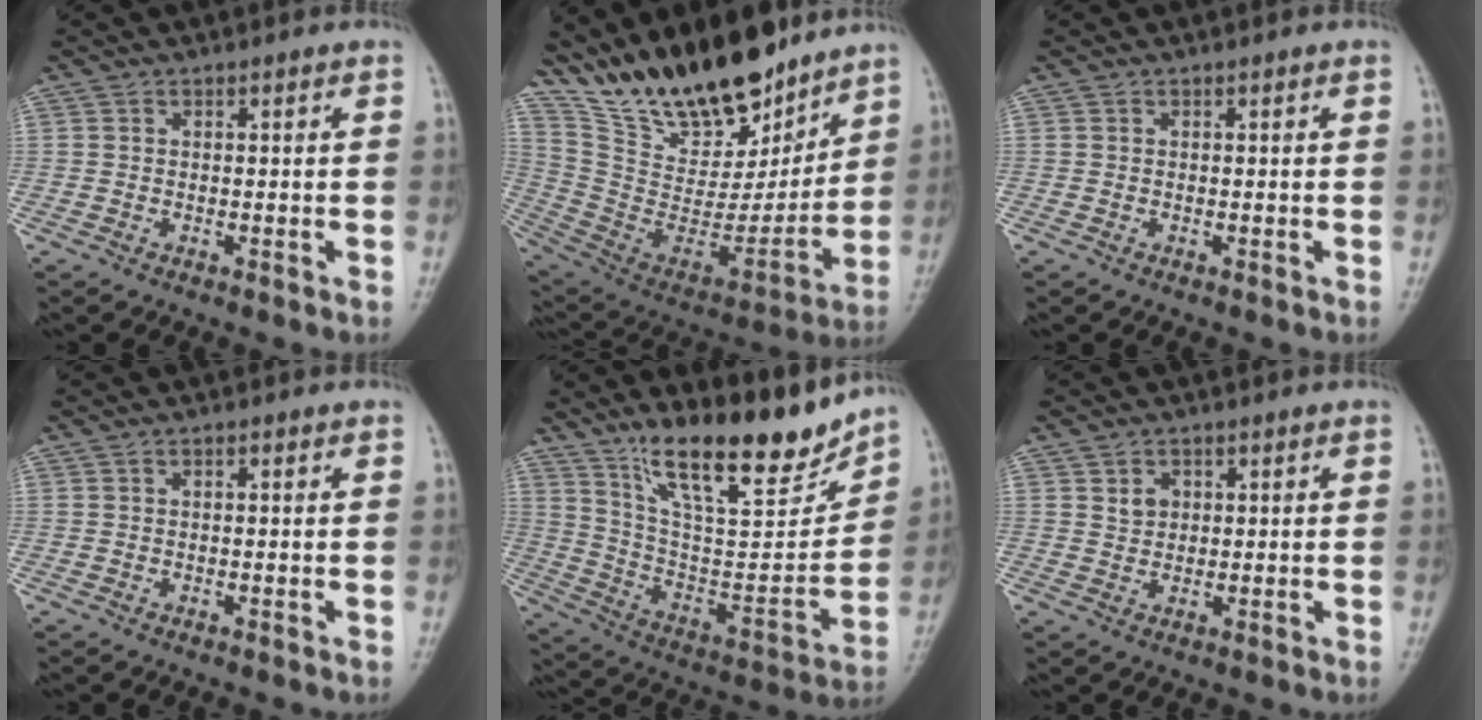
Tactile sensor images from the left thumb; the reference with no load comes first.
{"total": 24.2, "force": [18.9, 8.9, 12.2], "torque": [-0.178, -0.086, 0.334]}
{"total": 0.0}
{"total": 0.7, "force": [0.2, 0.3, 0.5], "torque": [-0.006, 0.002, 0.001]}
{"total": 22.2, "force": [15.5, 6.7, 14.3], "torque": [-0.196, -0.067, 0.268]}
{"total": 2.8, "force": [1.0, 2.3, 1.3], "torque": [-0.008, -0.005, 0.018]}